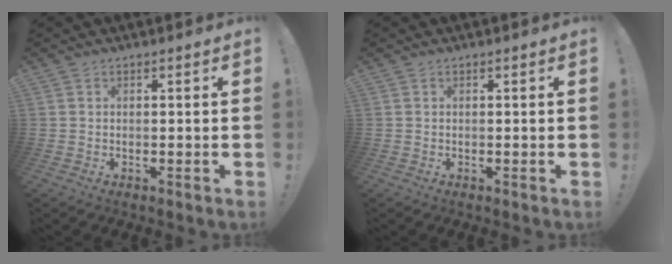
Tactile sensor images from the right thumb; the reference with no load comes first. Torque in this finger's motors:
{"motor_torque": [0.00, 0.00, 0.00, 0.00, 0.01]}